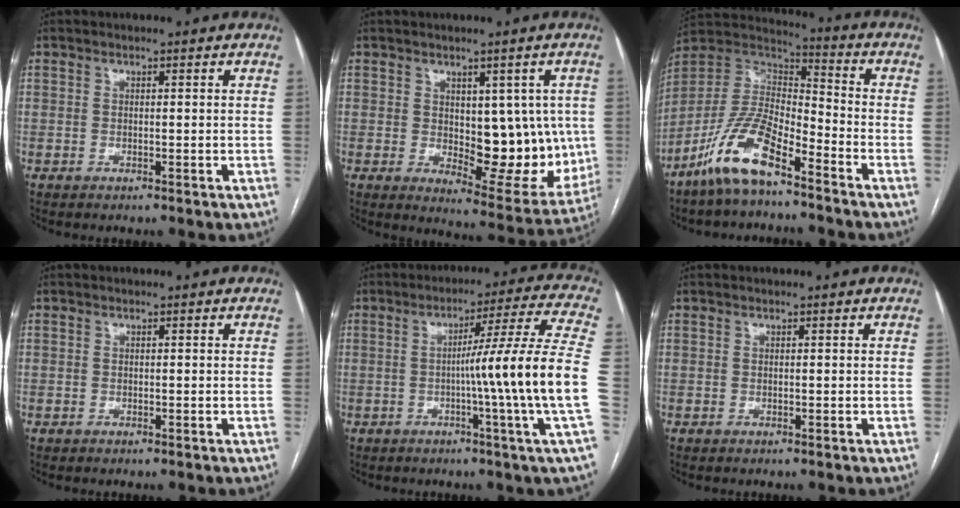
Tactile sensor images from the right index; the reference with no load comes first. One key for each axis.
{"total": 12.7, "fx": 0.3, "fy": 6.0, "fz": 11.2, "tx": -0.120, "ty": -0.002, "tz": 0.025}
{"total": 13.1, "fx": -8.8, "fy": 3.6, "fz": 9.1, "tx": -0.195, "ty": 0.010, "tz": -0.171}
{"total": 0.6, "fx": -0.2, "fy": 0.5, "fz": 0.0, "tx": 0.002, "ty": 0.006, "tz": -0.006}
{"total": 15.3, "fx": -2.3, "fy": -3.1, "fz": 14.8, "tx": -0.210, "ty": -0.005, "tz": -0.042}
{"total": 0.0}